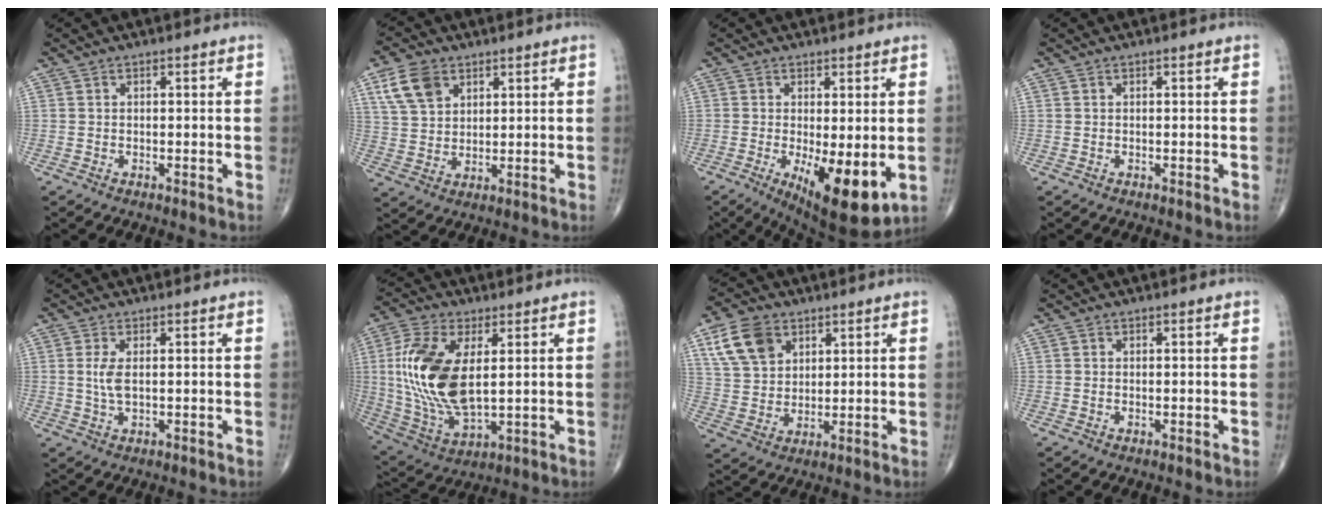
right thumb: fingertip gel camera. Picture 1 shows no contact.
{"total": 8.3, "force": [4.1, 5.6, 4.6], "torque": [-0.074, -0.009, 0.083]}
{"total": 11.4, "force": [-2.4, 3.9, 10.4], "torque": [-0.154, -0.028, -0.024]}
{"total": 0.0}
{"total": 3.5, "force": [0.5, 1.4, 3.2], "torque": [-0.077, -0.004, 0.013]}
{"total": 18.1, "force": [2.6, 8.8, 15.6], "torque": [-0.333, -0.015, 0.057]}
{"total": 10.4, "force": [5.0, 7.2, 5.5], "torque": [-0.085, -0.013, 0.101]}
{"total": 0.0}